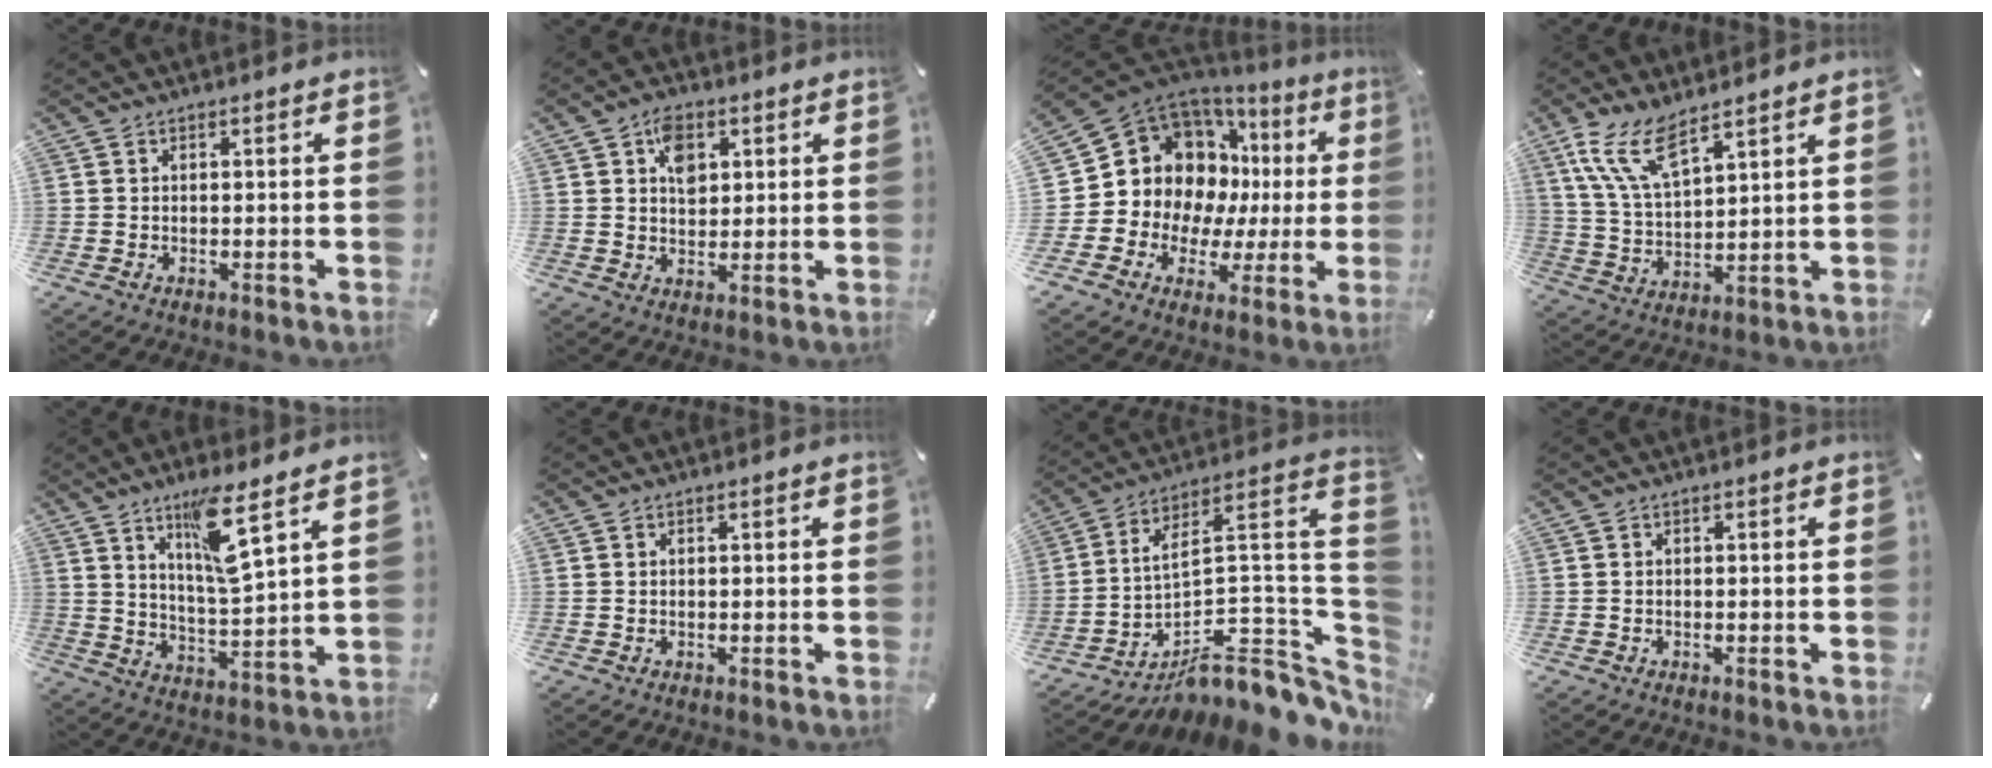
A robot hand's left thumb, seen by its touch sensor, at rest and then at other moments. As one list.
[{"total": 6.5, "force": [2.2, 4.8, 3.9], "torque": [-0.055, -0.004, 0.036]}, {"total": 14.8, "force": [5.1, 12.5, 6.2], "torque": [-0.109, -0.058, 0.114]}, {"total": 11.5, "force": [8.1, 3.9, 7.2], "torque": [-0.173, -0.033, 0.152]}, {"total": 10.9, "force": [6.8, 1.4, 8.4], "torque": [-0.149, -0.032, 0.112]}, {"total": 0.0}, {"total": 13.1, "force": [-6.8, 6.4, 9.1], "torque": [-0.082, -0.036, -0.114]}, {"total": 0.0}]